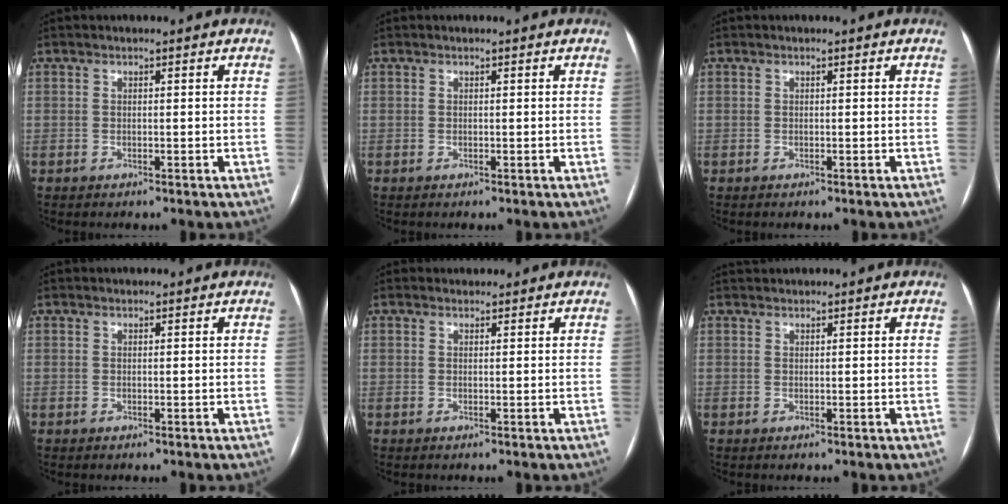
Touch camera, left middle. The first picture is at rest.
{"total": 0.0}
{"total": 0.0}
{"total": 0.9, "force": [0.9, 0.2, 0.1], "torque": [-0.006, 0.017, 0.016]}
{"total": 1.3, "force": [1.2, 0.5, -0.1], "torque": [-0.003, 0.012, 0.018]}
{"total": 1.5, "force": [1.5, 0.1, 0.0], "torque": [-0.004, 0.020, 0.030]}